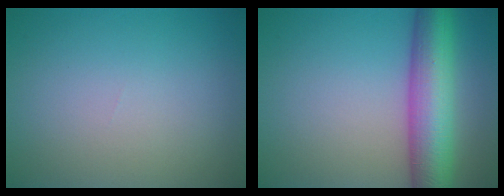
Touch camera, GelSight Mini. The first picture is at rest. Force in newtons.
{"total": 8.7, "press": 8.7, "slide": 0.4}